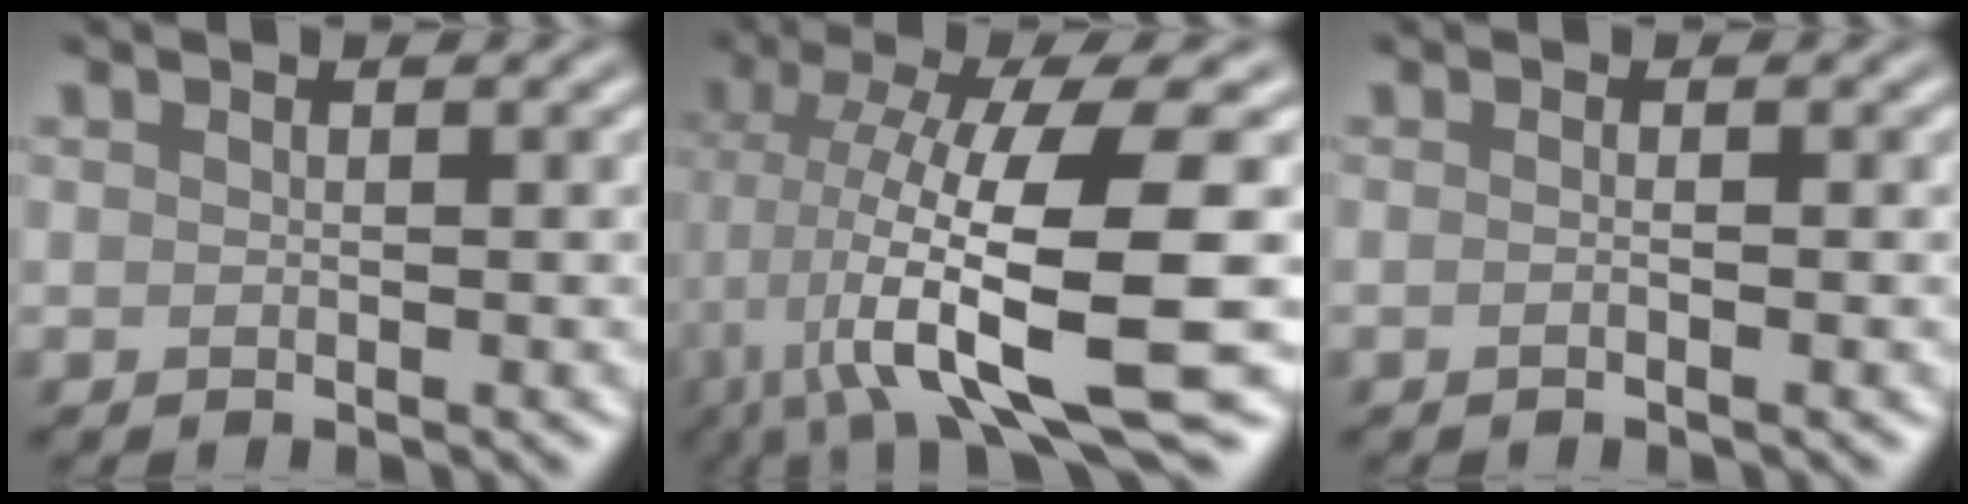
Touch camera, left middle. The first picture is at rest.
{"total": 13.0, "force": [-2.8, 3.1, 12.4], "torque": [-0.215, -0.007, -0.041]}
{"total": 1.1, "force": [-0.1, 0.4, 1.0], "torque": [-0.007, -0.014, -0.014]}